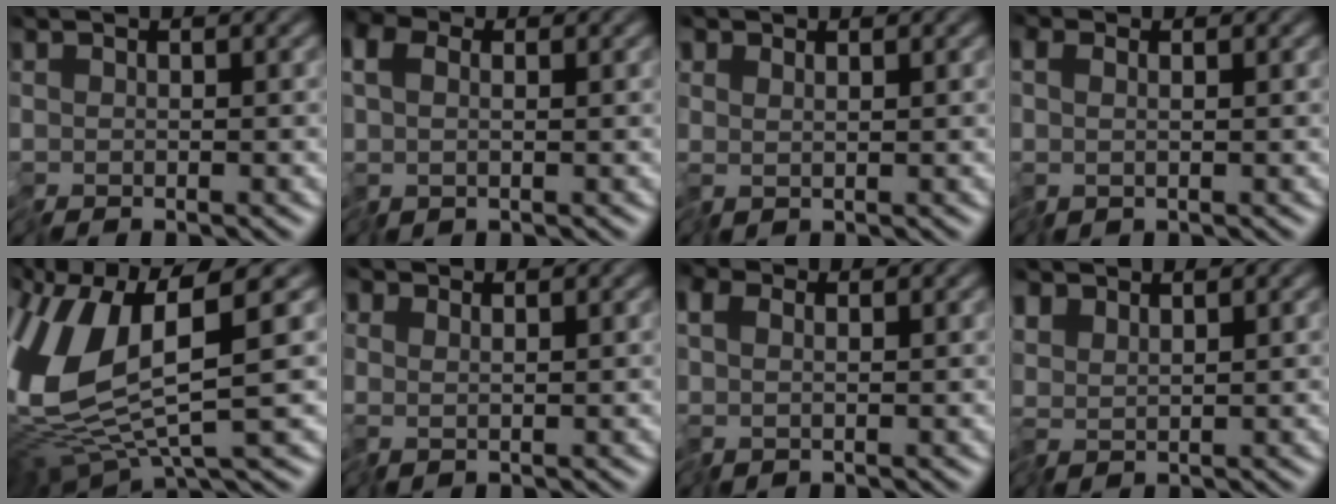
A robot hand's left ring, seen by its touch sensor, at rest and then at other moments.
{"total": 2.8, "force": [0.5, 2.0, 1.9], "torque": [-0.053, 0.006, 0.003]}
{"total": 0.7, "force": [0.7, 0.1, -0.1], "torque": [0.004, 0.002, 0.015]}
{"total": 1.1, "force": [0.2, 0.7, 0.9], "torque": [-0.021, 0.002, 0.002]}
{"total": 10.3, "force": [1.1, 3.3, 9.7], "torque": [-0.227, -0.006, 0.022]}
{"total": 0.8, "force": [0.7, 0.4, 0.0], "torque": [0.003, 0.003, 0.012]}
{"total": 1.9, "force": [0.5, 1.3, 1.3], "torque": [-0.034, 0.007, 0.007]}
{"total": 1.7, "force": [1.5, 0.5, 0.5], "torque": [-0.017, 0.004, 0.029]}